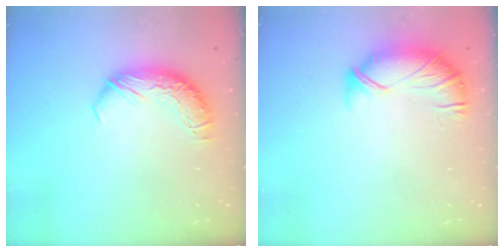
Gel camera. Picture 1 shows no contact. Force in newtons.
{"total": 2.5, "press": 1.9, "slide": 1.7}